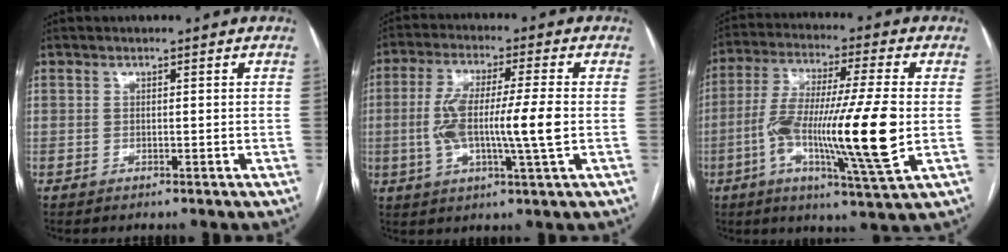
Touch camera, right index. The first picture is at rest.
{"total": 11.6, "force": [-0.9, 0.8, 11.5], "torque": [-0.224, 0.007, -0.020]}
{"total": 17.8, "force": [-2.9, 0.6, 17.5], "torque": [-0.325, -0.010, -0.056]}